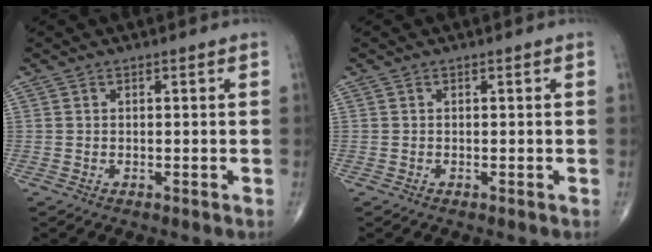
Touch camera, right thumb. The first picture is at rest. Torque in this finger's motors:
{"motor_torque": [-0.11, 0.02, 0.13, 0.04, 0.01]}